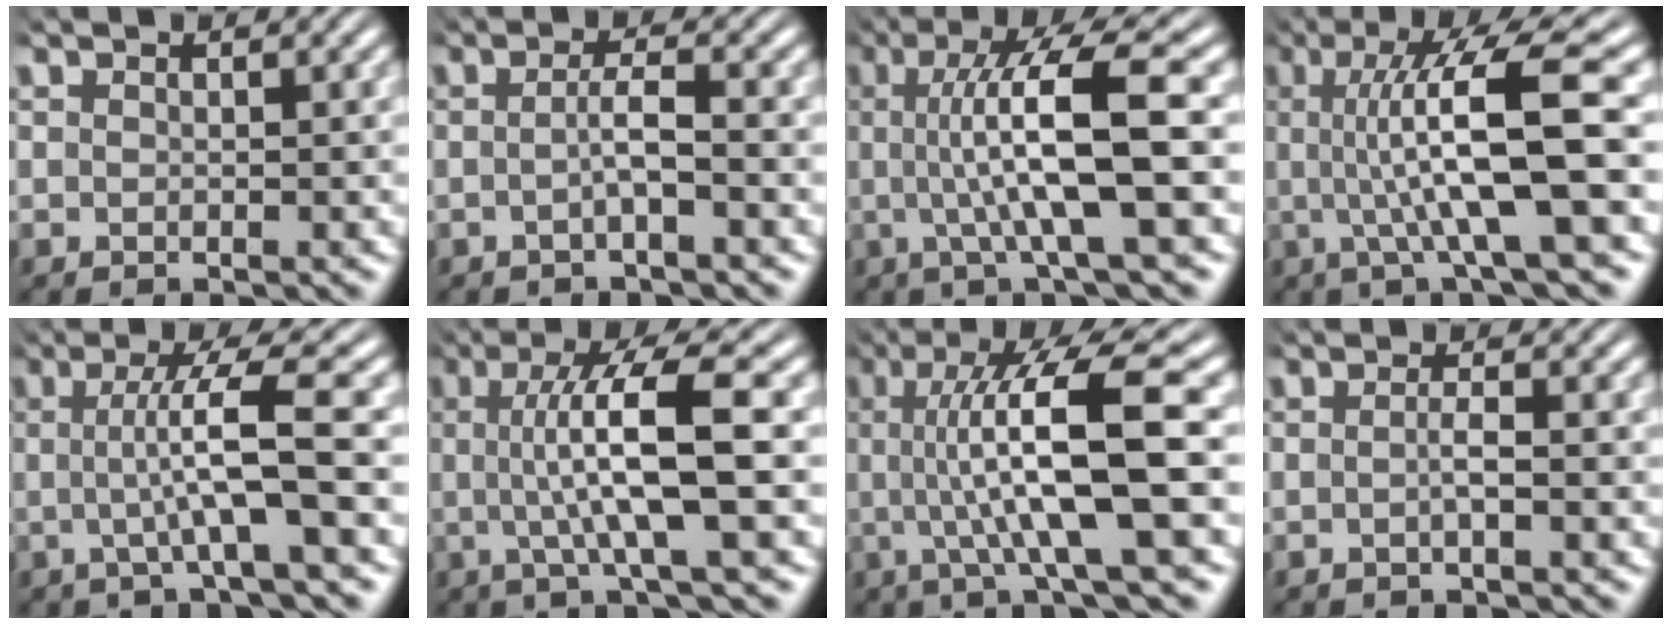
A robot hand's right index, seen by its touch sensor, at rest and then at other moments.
{"total": 2.1, "force": [-1.0, -0.3, 1.8], "torque": [-0.033, -0.001, -0.017]}
{"total": 7.9, "force": [1.4, 0.9, 7.8], "torque": [-0.134, 0.009, 0.020]}
{"total": 8.8, "force": [1.6, 1.3, 8.6], "torque": [-0.142, 0.014, 0.021]}
{"total": 4.7, "force": [0.5, 0.0, 4.7], "torque": [-0.077, 0.007, 0.006]}
{"total": 7.0, "force": [1.1, 0.5, 6.9], "torque": [-0.119, 0.006, 0.015]}
{"total": 9.6, "force": [1.7, 1.8, 9.2], "torque": [-0.153, 0.014, 0.023]}
{"total": 1.3, "force": [-0.7, -0.3, 1.1], "torque": [-0.023, -0.002, -0.012]}